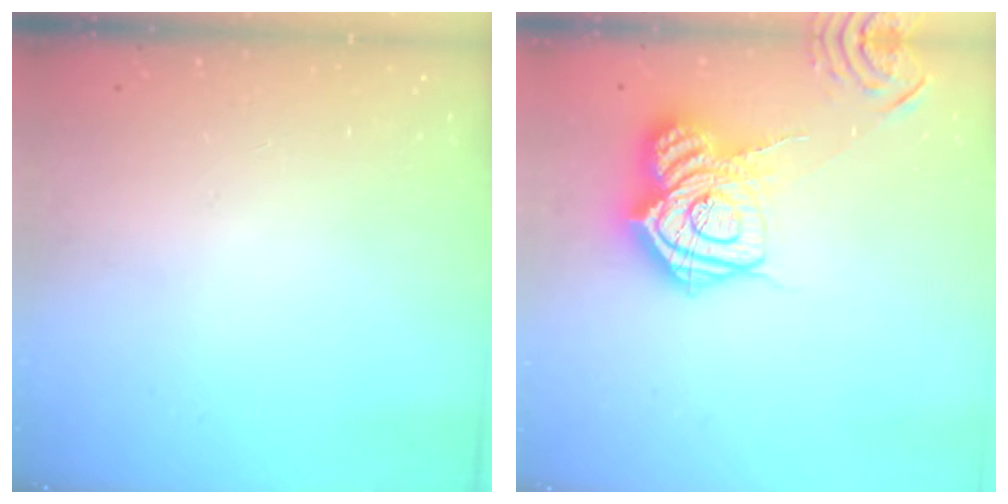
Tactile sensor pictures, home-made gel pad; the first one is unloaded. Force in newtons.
{"total": 19.3, "press": 19.2, "slide": 1.6}